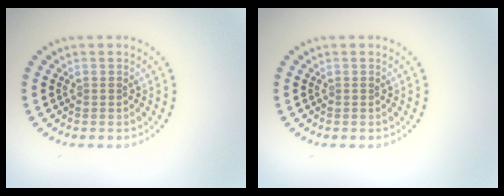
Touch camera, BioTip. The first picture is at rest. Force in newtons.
{"total": 0.0}